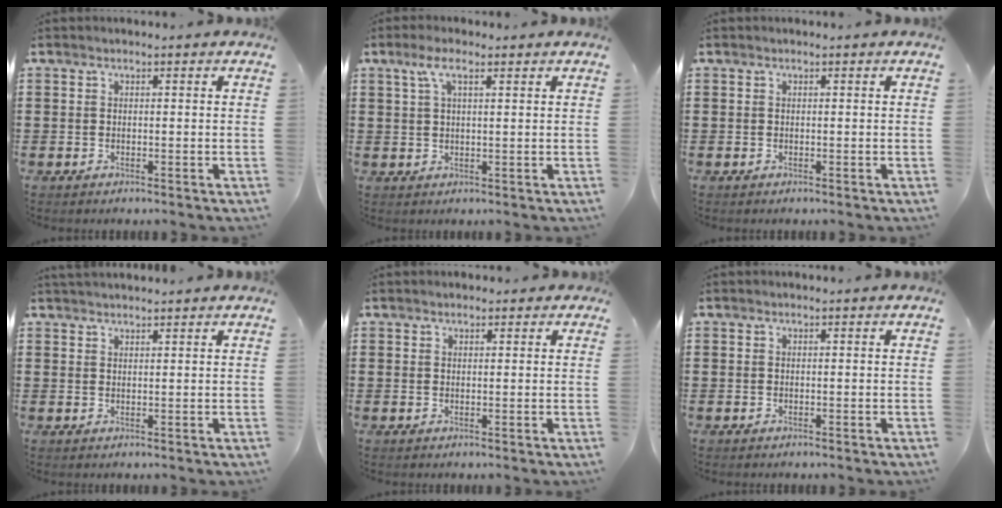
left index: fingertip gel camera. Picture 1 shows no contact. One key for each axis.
{"total": 4.1, "fx": 2.1, "fy": 1.2, "fz": 3.3, "tx": -0.070, "ty": 0.006, "tz": 0.037}
{"total": 0.0}
{"total": 1.5, "fx": 1.5, "fy": 0.0, "fz": 0.2, "tx": -0.006, "ty": 0.002, "tz": 0.029}
{"total": 1.2, "fx": 1.0, "fy": 0.7, "fz": 0.3, "tx": -0.007, "ty": 0.006, "tz": 0.019}
{"total": 0.0}